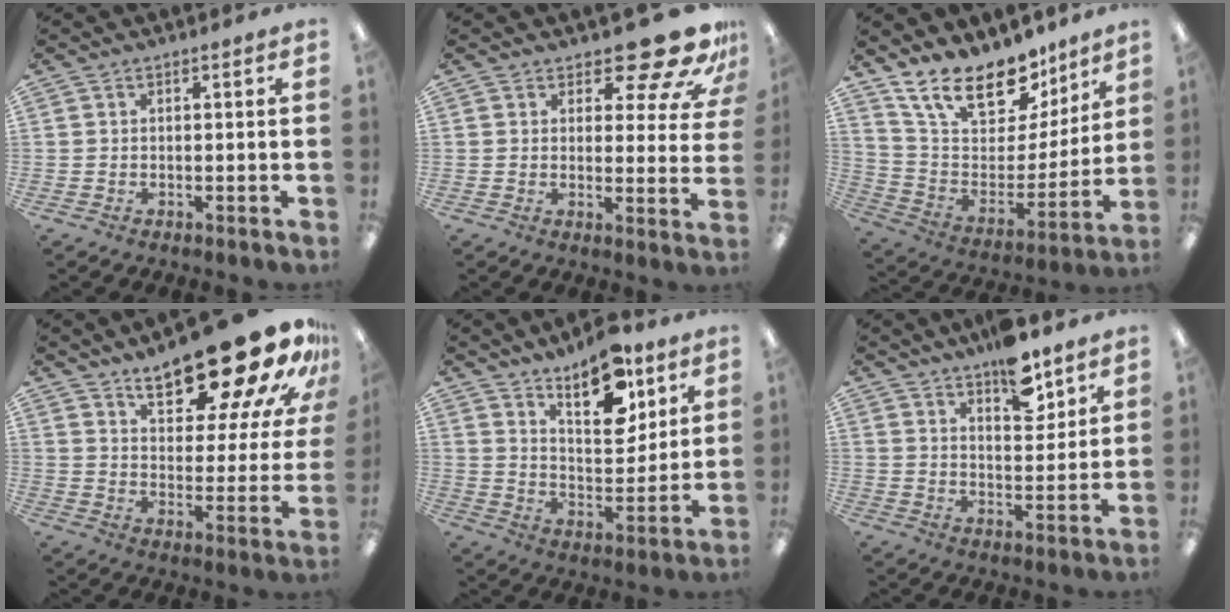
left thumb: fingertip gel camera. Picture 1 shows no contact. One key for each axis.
{"total": 13.7, "fx": 10.0, "fy": 5.2, "fz": 7.7, "tx": -0.097, "ty": -0.071, "tz": 0.172}
{"total": 20.4, "fx": 15.2, "fy": 9.4, "fz": 9.7, "tx": -0.181, "ty": -0.102, "tz": 0.279}
{"total": 23.2, "fx": 16.9, "fy": 7.6, "fz": 14.0, "tx": -0.192, "ty": -0.110, "tz": 0.274}
{"total": 14.4, "fx": 9.8, "fy": 6.5, "fz": 8.2, "tx": -0.111, "ty": -0.056, "tz": 0.169}
{"total": 10.1, "fx": 7.8, "fy": 4.0, "fz": 5.1, "tx": -0.058, "ty": -0.050, "tz": 0.132}